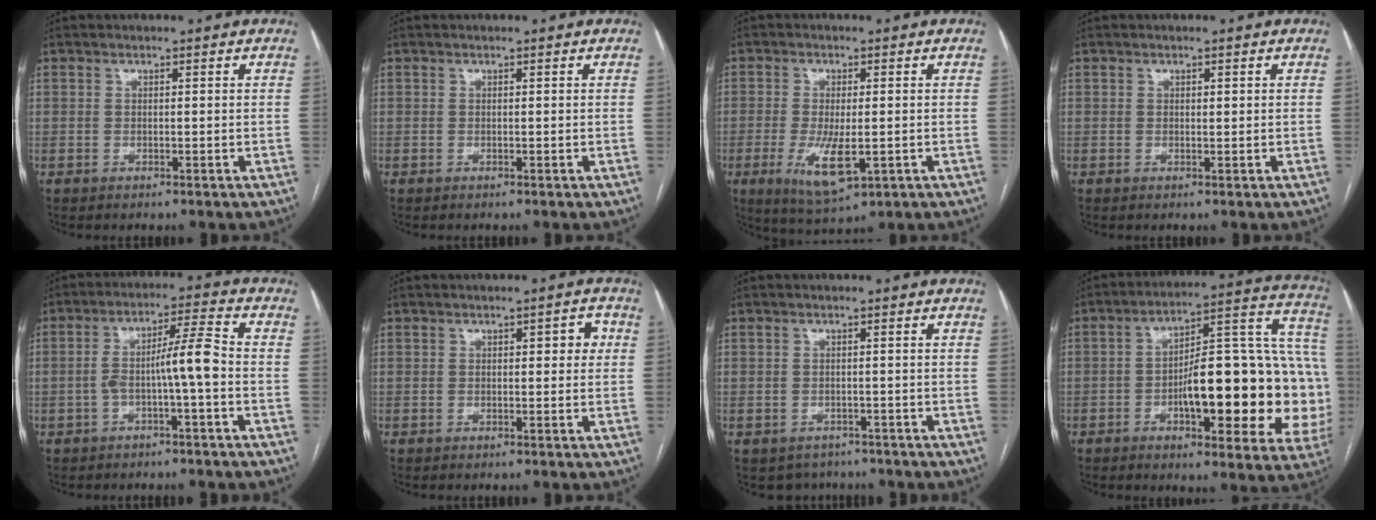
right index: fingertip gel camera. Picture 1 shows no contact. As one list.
[{"total": 0.0}, {"total": 7.6, "force": [-2.0, 2.5, 6.9], "torque": [-0.135, -0.018, -0.022]}, {"total": 0.7, "force": [0.3, 0.3, 0.6], "torque": [-0.007, 0.000, 0.004]}, {"total": 6.7, "force": [-1.6, -0.1, 6.5], "torque": [-0.115, 0.028, -0.023]}, {"total": 2.5, "force": [0.5, 1.1, 2.2], "torque": [-0.021, 0.012, 0.005]}, {"total": 4.1, "force": [-3.1, 2.6, 0.1], "torque": [0.006, 0.009, -0.040]}, {"total": 25.5, "force": [-4.6, 6.9, 24.2], "torque": [-0.259, 0.037, -0.051]}]